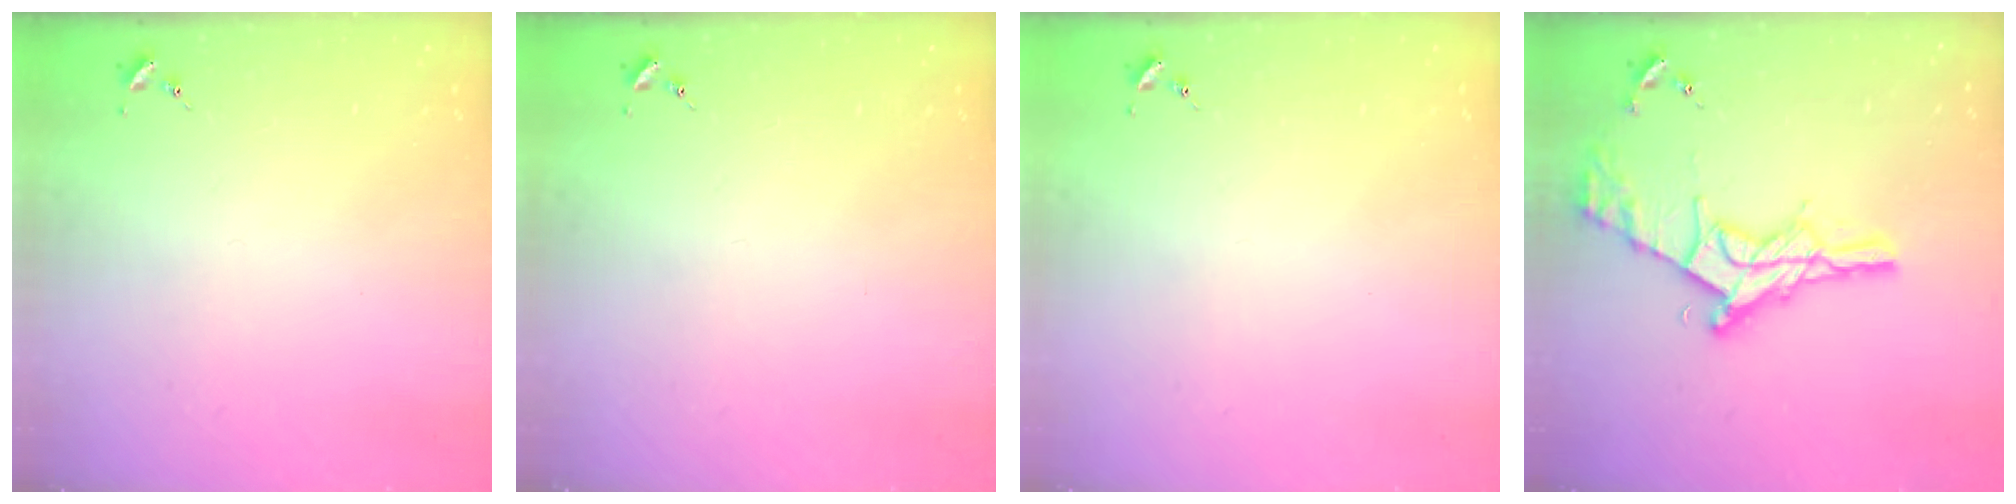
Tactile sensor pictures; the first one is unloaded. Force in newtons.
{"total": 0.0}
{"total": 0.0}
{"total": 19.0, "press": 18.9, "slide": 1.3}